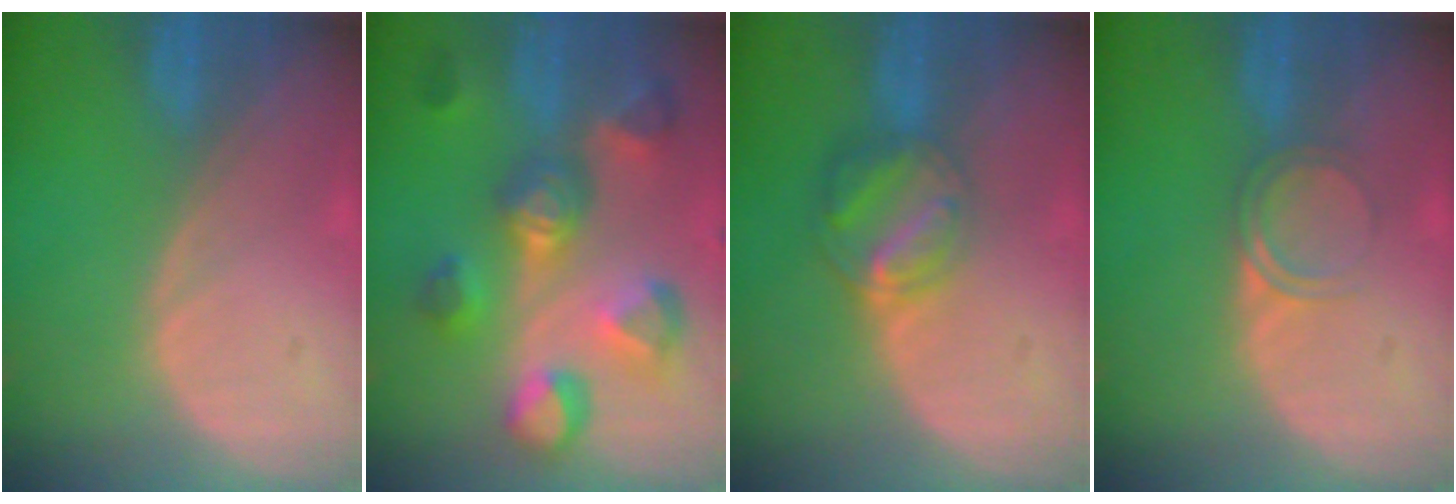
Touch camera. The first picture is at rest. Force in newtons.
{"total": 11.0, "press": 10.0, "slide": 4.6}
{"total": 6.3, "press": 5.6, "slide": 2.8}
{"total": 2.8, "press": 2.8, "slide": 0.2}